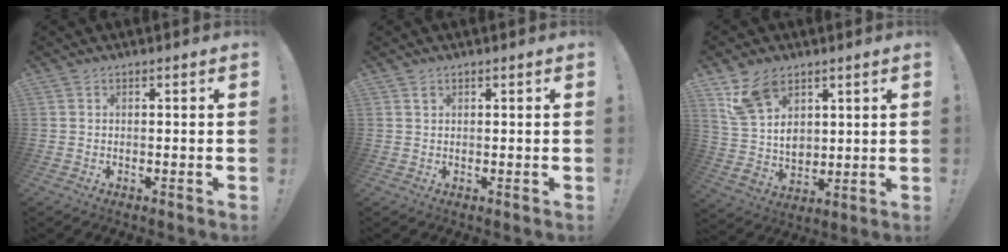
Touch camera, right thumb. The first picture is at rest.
{"total": 0.6, "force": [0.5, 0.3, 0.3], "torque": [0.004, -0.004, 0.008]}
{"total": 12.4, "force": [7.4, 8.3, 5.5], "torque": [-0.100, -0.034, 0.148]}